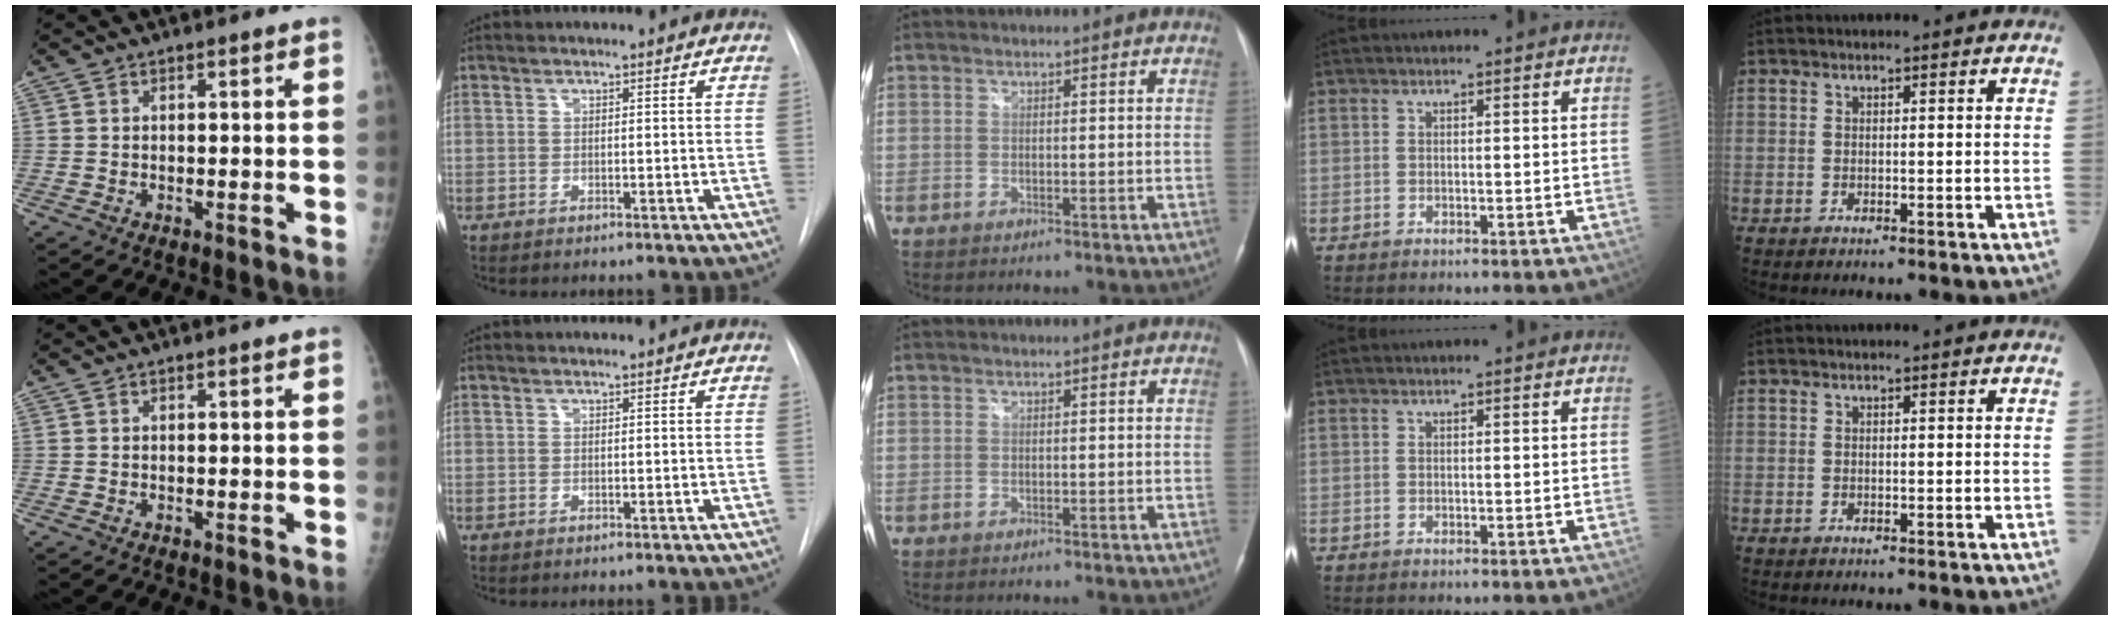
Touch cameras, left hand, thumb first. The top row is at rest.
{}